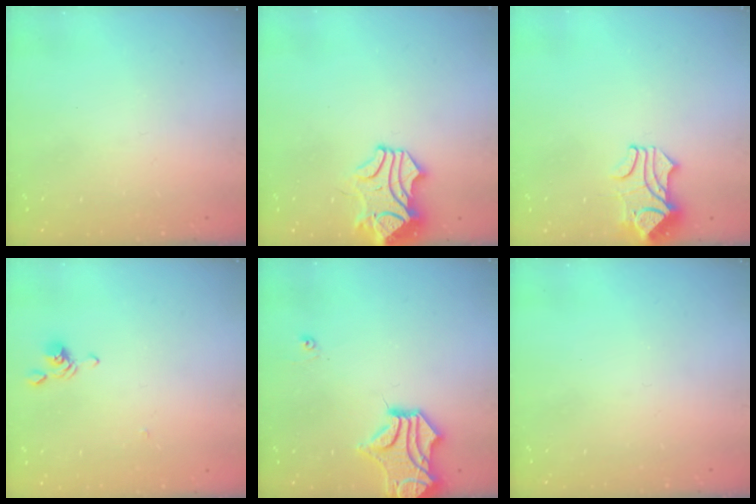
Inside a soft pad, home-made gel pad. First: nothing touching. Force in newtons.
{"total": 2.3, "press": 1.7, "slide": 1.4}
{"total": 1.7, "press": 1.4, "slide": 1.0}
{"total": 3.8, "press": 3.7, "slide": 0.4}
{"total": 4.5, "press": 4.0, "slide": 2.0}
{"total": 0.0}